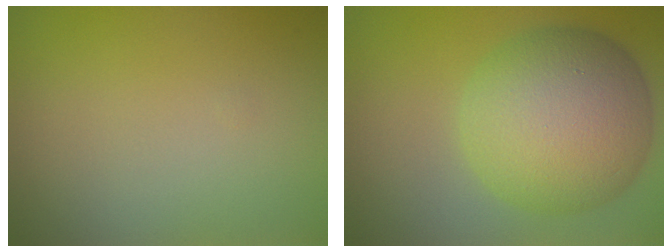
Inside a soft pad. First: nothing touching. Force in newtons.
{"total": 11.0, "press": 11.0, "slide": 0.4}